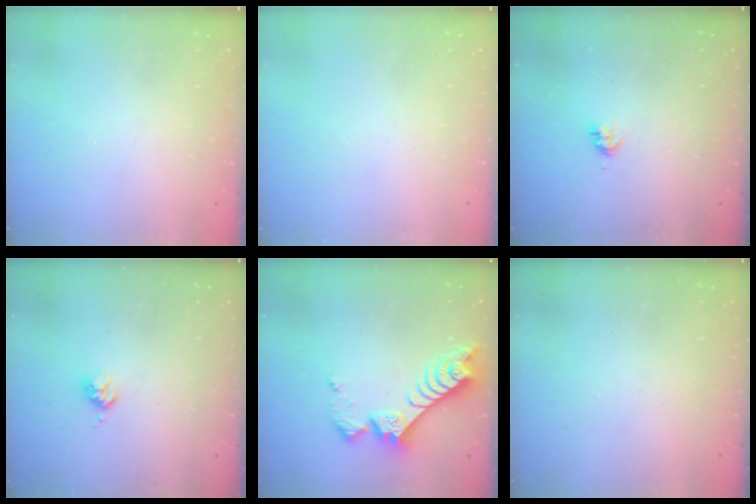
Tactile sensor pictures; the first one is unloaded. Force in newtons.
{"total": 0.0}
{"total": 3.5, "press": 3.4, "slide": 0.5}
{"total": 3.7, "press": 3.6, "slide": 0.5}
{"total": 8.4, "press": 8.4, "slide": 0.3}
{"total": 0.0}